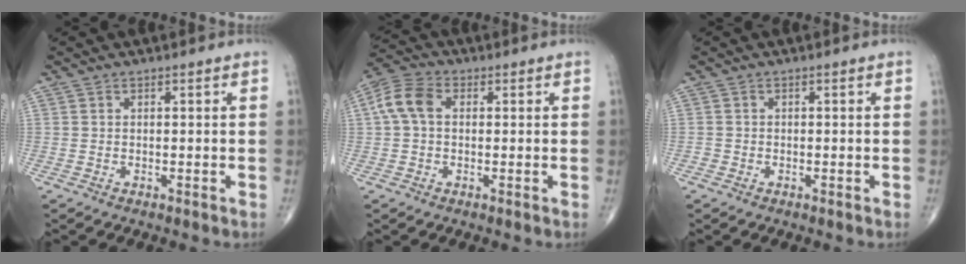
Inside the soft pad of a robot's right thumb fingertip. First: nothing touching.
{"total": 6.8, "force": [0.9, 4.6, 4.9], "torque": [-0.106, 0.023, 0.010]}
{"total": 0.6, "force": [-0.2, 0.5, 0.0], "torque": [0.002, 0.003, -0.006]}